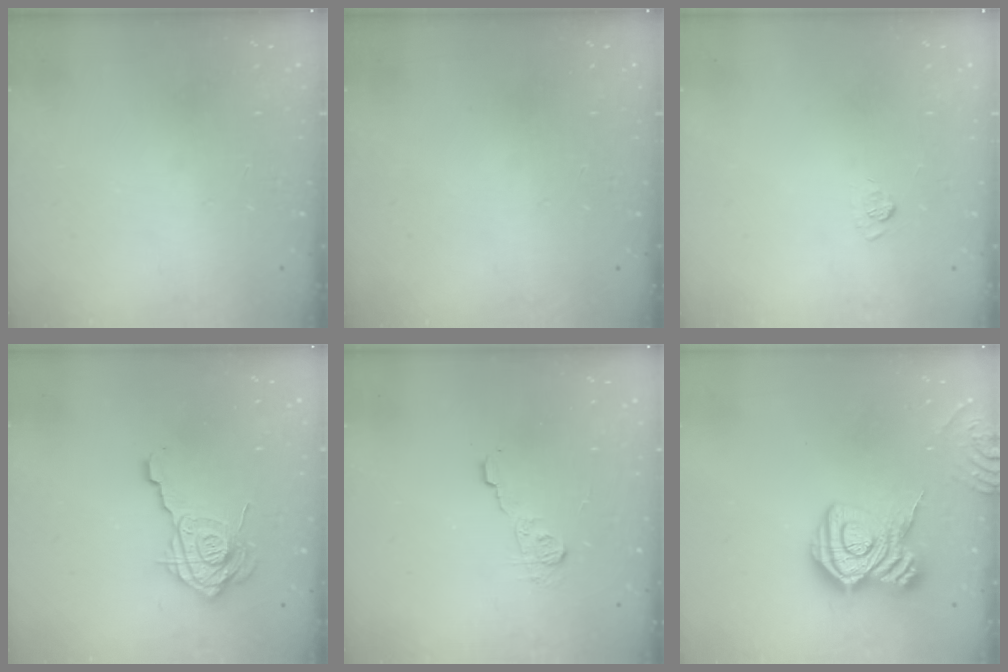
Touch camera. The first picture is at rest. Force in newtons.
{"total": 0.0}
{"total": 7.5, "press": 7.3, "slide": 1.4}
{"total": 15.6, "press": 15.6, "slide": 1.4}
{"total": 7.3, "press": 7.2, "slide": 0.4}
{"total": 14.7, "press": 14.6, "slide": 1.0}